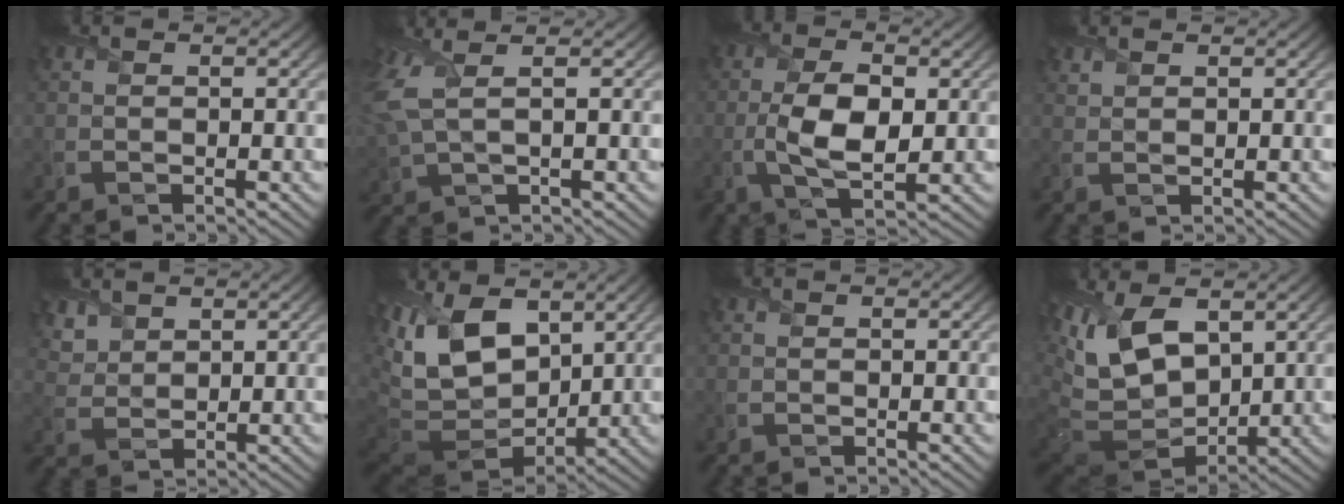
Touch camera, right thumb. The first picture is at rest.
{"total": 6.2, "force": [2.0, 2.4, 5.3], "torque": [-0.155, 0.008, 0.041]}
{"total": 7.4, "force": [-0.6, 3.4, 6.5], "torque": [-0.142, -0.003, -0.013]}
{"total": 1.0, "force": [1.0, 0.1, 0.2], "torque": [-0.010, 0.000, 0.025]}
{"total": 3.4, "force": [2.7, 1.8, 1.0], "torque": [-0.035, -0.003, 0.068]}
{"total": 15.9, "force": [4.3, 9.7, 11.8], "torque": [-0.274, -0.002, 0.083]}
{"total": 0.0}
{"total": 14.1, "force": [3.7, 8.2, 11.0], "torque": [-0.258, -0.007, 0.070]}